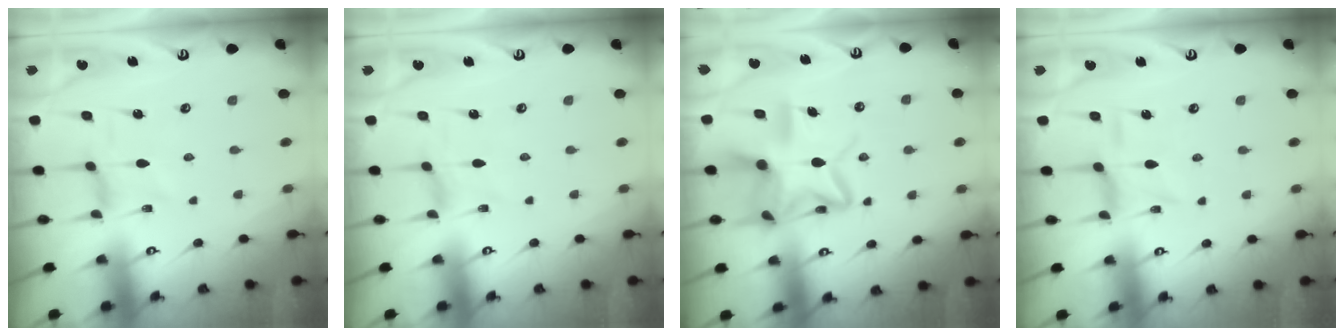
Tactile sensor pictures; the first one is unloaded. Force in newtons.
{"total": 0.0}
{"total": 15.2, "press": 15.1, "slide": 1.1}
{"total": 3.2, "press": 3.2, "slide": 0.4}